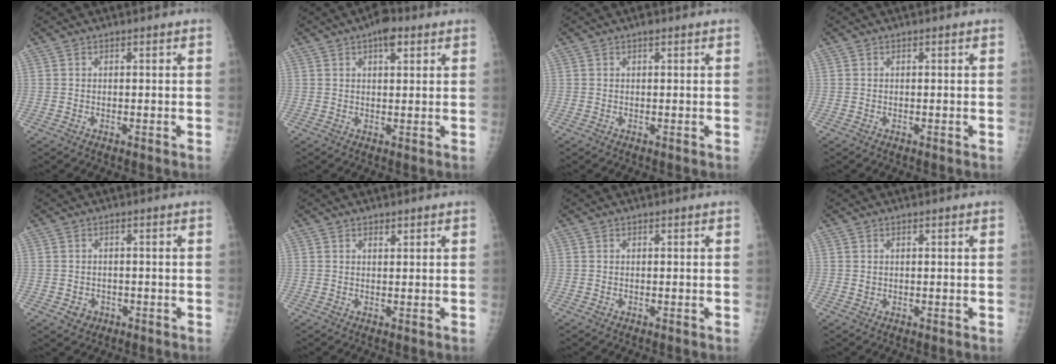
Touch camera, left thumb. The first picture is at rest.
{"total": 4.5, "force": [2.4, 2.1, 3.2], "torque": [-0.032, -0.005, 0.032]}
{"total": 0.7, "force": [0.4, 0.3, 0.5], "torque": [-0.003, 0.001, 0.006]}
{"total": 0.0}
{"total": 2.4, "force": [-1.0, 2.1, 0.6], "torque": [0.003, 0.005, -0.009]}
{"total": 0.8, "force": [0.6, 0.4, 0.4], "torque": [0.003, -0.004, 0.009]}
{"total": 0.0}
{"total": 0.5, "force": [0.2, 0.4, 0.2], "torque": [0.005, -0.001, 0.005]}